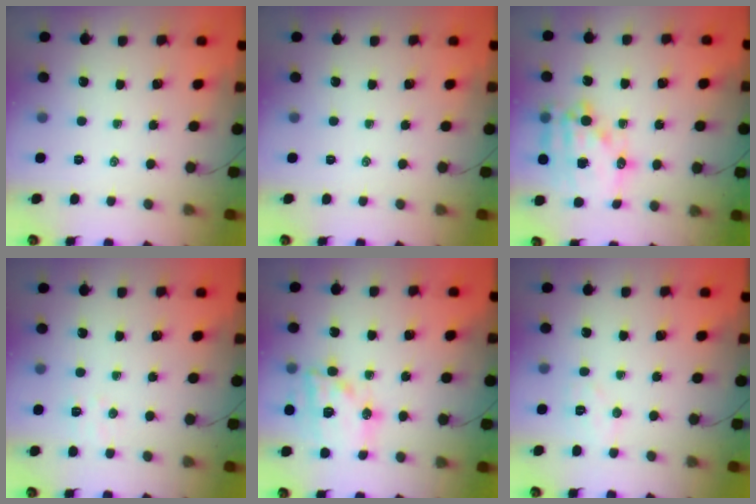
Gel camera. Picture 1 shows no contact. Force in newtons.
{"total": 0.0}
{"total": 17.8, "press": 17.4, "slide": 3.9}
{"total": 4.6, "press": 4.4, "slide": 1.2}
{"total": 17.5, "press": 17.2, "slide": 3.0}
{"total": 5.8, "press": 5.7, "slide": 1.1}